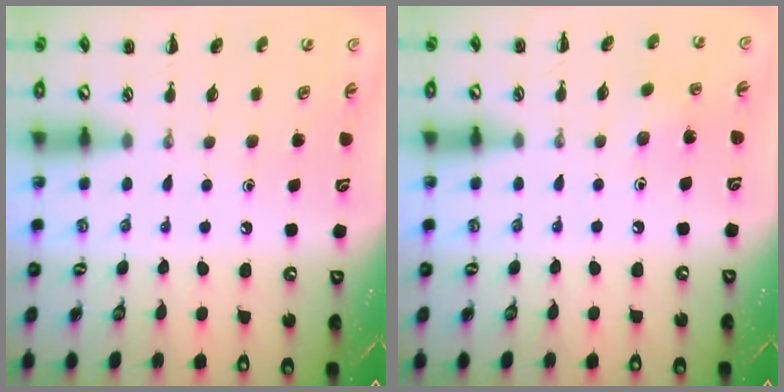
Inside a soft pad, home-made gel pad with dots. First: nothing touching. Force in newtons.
{"total": 2.2, "press": 2.0, "slide": 0.8}